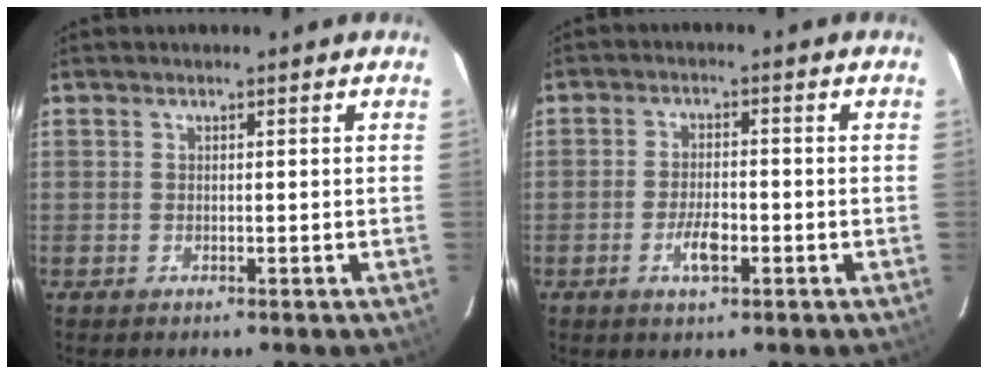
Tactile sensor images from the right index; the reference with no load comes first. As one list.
[{"total": 4.7, "force": [-2.0, 1.8, 3.8], "torque": [-0.078, -0.001, -0.035]}]